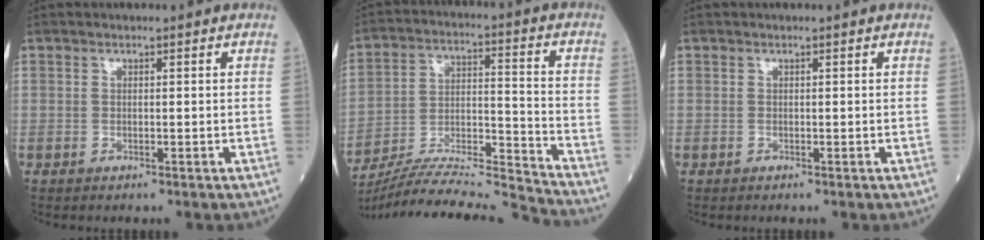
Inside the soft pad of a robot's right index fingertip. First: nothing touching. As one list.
[{"total": 18.8, "force": [-18.0, -2.0, 5.1], "torque": [-0.096, 0.008, -0.301]}, {"total": 0.0}]